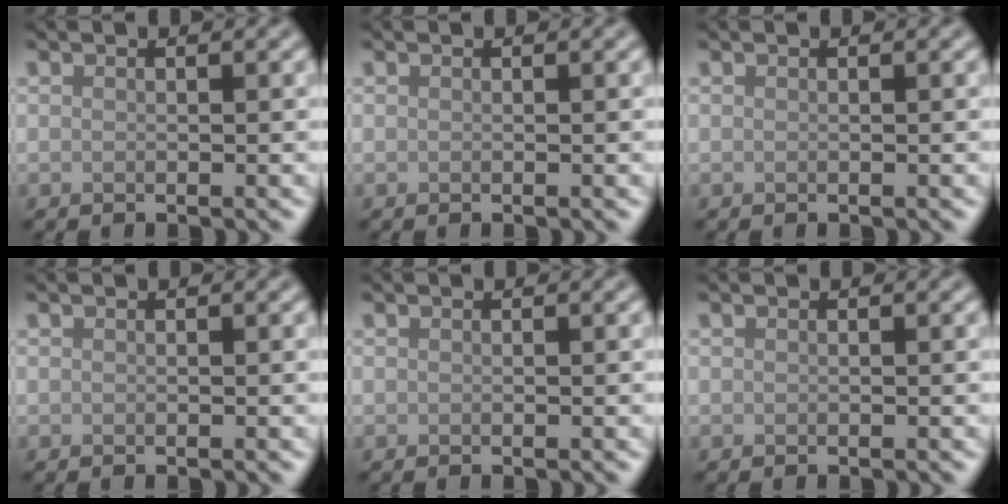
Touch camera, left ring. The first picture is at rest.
{"total": 0.0}
{"total": 0.0}
{"total": 0.0}
{"total": 0.0}
{"total": 0.0}